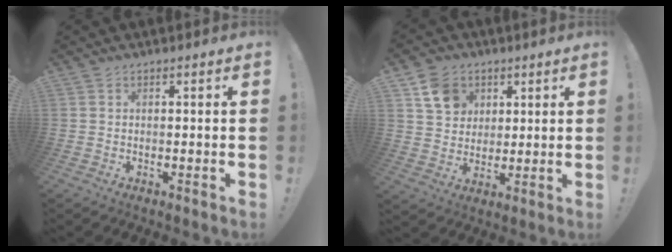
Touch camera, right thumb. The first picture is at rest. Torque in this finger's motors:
{"motor_torque": [0.20, 0.12, 0.13, -0.04, 0.06]}